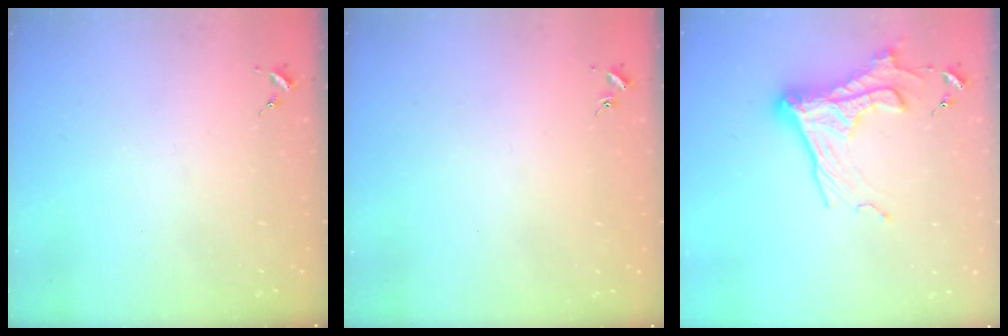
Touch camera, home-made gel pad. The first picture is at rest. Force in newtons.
{"total": 0.9, "press": 0.8, "slide": 0.2}
{"total": 17.0, "press": 16.9, "slide": 1.4}